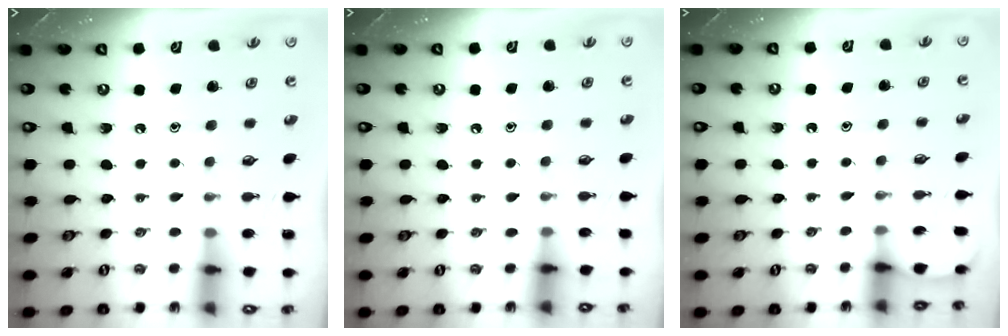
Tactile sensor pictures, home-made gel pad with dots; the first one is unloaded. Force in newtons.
{"total": 5.3, "press": 5.2, "slide": 0.7}
{"total": 2.6, "press": 2.6, "slide": 0.3}